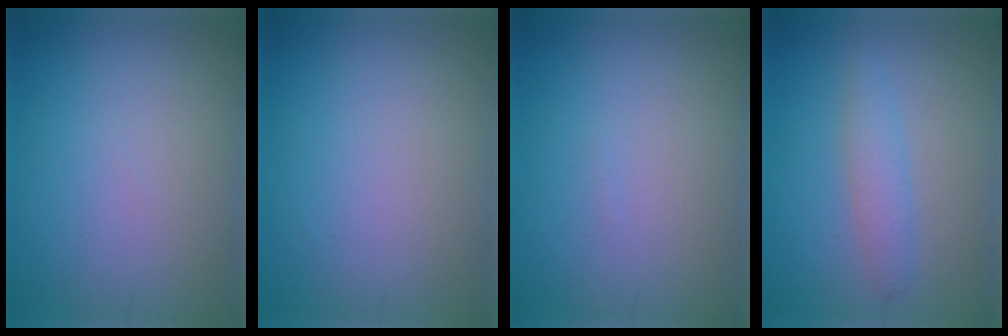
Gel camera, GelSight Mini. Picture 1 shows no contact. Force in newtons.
{"total": 0.0}
{"total": 0.0}
{"total": 2.1, "press": 2.1, "slide": 0.2}